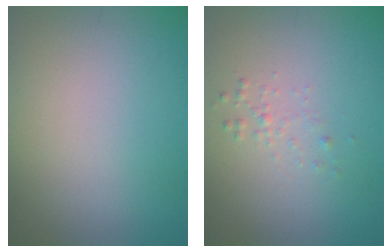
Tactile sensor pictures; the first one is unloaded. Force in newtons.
{"total": 0.9, "press": 0.9, "slide": 0.0}